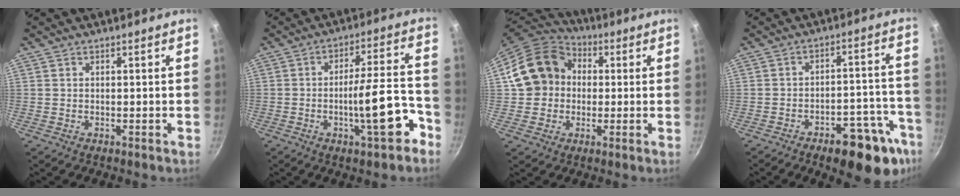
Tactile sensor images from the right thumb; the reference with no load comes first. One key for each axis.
{"total": 12.9, "fx": -5.6, "fy": 3.3, "fz": 11.1, "tx": -0.139, "ty": 0.049, "tz": -0.081}
{"total": 15.9, "fx": 1.6, "fy": 13.7, "fz": 7.9, "tx": -0.122, "ty": 0.038, "tz": 0.017}
{"total": 15.6, "fx": -9.5, "fy": 6.0, "fz": 10.8, "tx": -0.082, "ty": 0.066, "tz": -0.125}